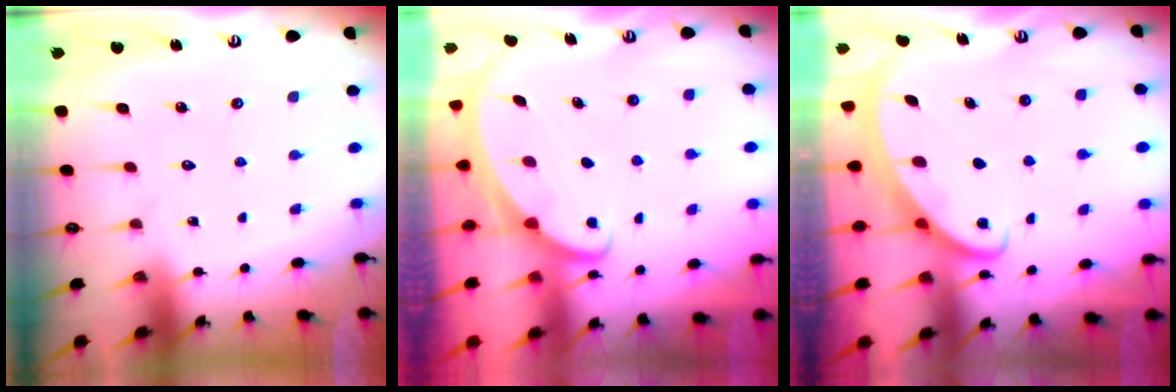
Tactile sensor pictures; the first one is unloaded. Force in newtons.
{"total": 2.4, "press": 2.4, "slide": 0.3}
{"total": 2.5, "press": 2.4, "slide": 0.4}